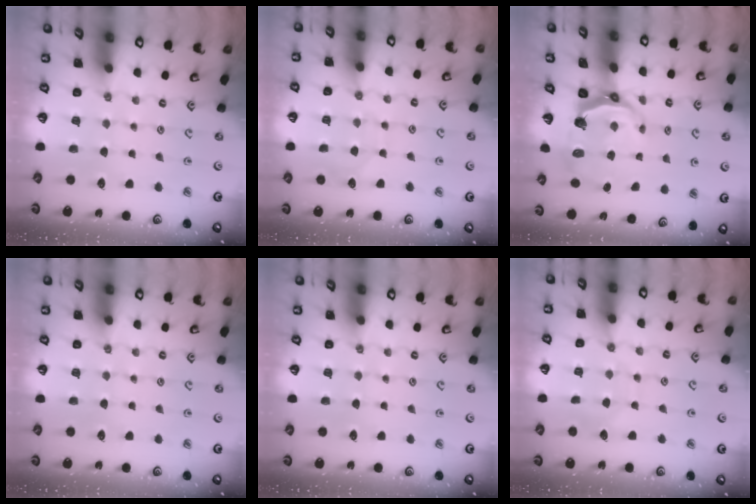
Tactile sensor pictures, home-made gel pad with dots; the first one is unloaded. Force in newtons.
{"total": 3.9, "press": 3.9, "slide": 0.3}
{"total": 6.8, "press": 5.2, "slide": 4.4}
{"total": 0.0}
{"total": 0.0}
{"total": 3.8, "press": 3.8, "slide": 0.2}